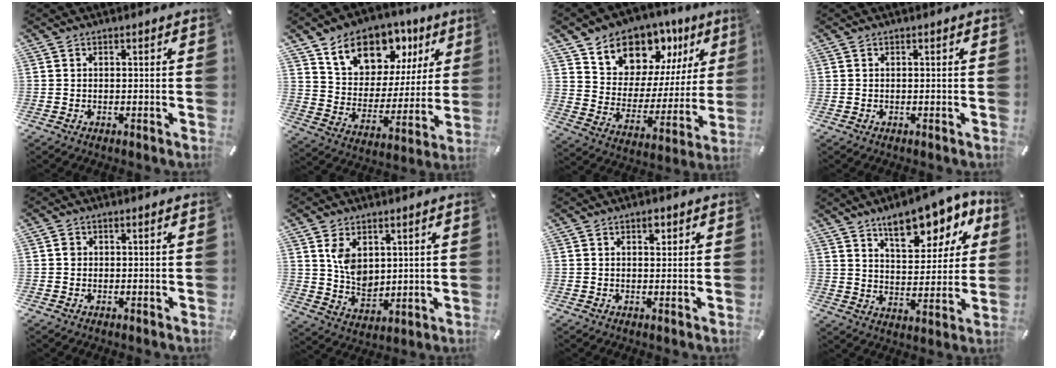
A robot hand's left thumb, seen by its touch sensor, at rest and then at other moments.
{"total": 14.7, "force": [10.0, 9.5, 5.0], "torque": [-0.084, -0.070, 0.177]}
{"total": 12.4, "force": [9.5, 7.9, 1.6], "torque": [-0.031, -0.099, 0.172]}
{"total": 0.0}
{"total": 1.0, "force": [0.1, 0.9, 0.5], "torque": [-0.011, 0.006, 0.001]}
{"total": 7.6, "force": [3.2, 5.8, 3.7], "torque": [-0.070, -0.012, 0.058]}
{"total": 2.2, "force": [1.1, 1.4, 1.4], "torque": [-0.005, -0.008, 0.015]}
{"total": 14.2, "force": [9.5, 7.0, 7.8], "torque": [-0.096, -0.055, 0.161]}